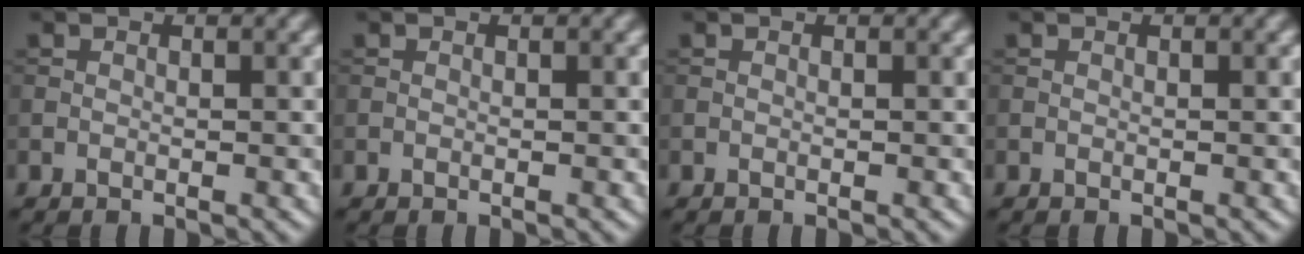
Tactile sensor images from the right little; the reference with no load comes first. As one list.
[{"total": 0.0}, {"total": 0.0}, {"total": 0.0}]